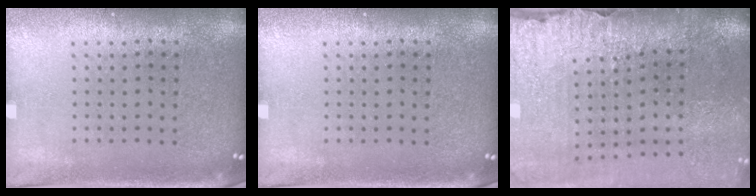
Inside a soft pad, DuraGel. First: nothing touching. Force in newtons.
{"total": 0.0}
{"total": 4.1, "press": 3.4, "slide": 2.3}